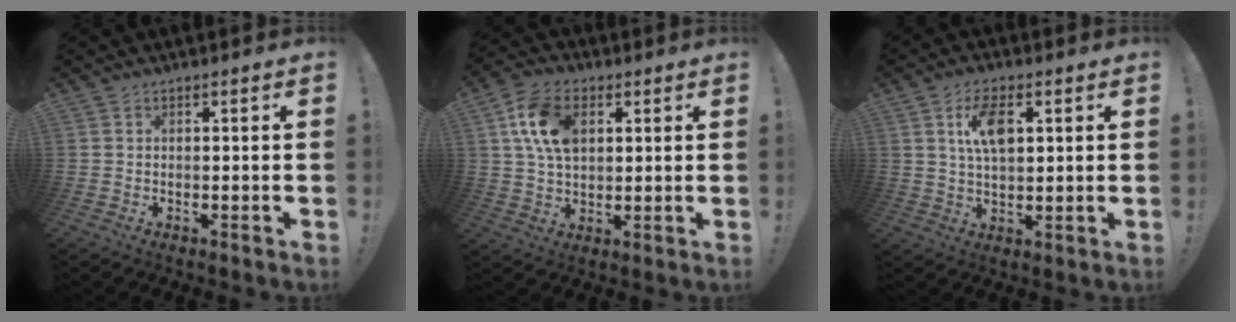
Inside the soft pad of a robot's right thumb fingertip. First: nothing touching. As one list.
[{"total": 13.2, "force": [4.0, 8.9, 8.9], "torque": [-0.167, 0.012, 0.079]}, {"total": 9.1, "force": [2.8, 4.4, 7.4], "torque": [-0.124, 0.001, 0.049]}]